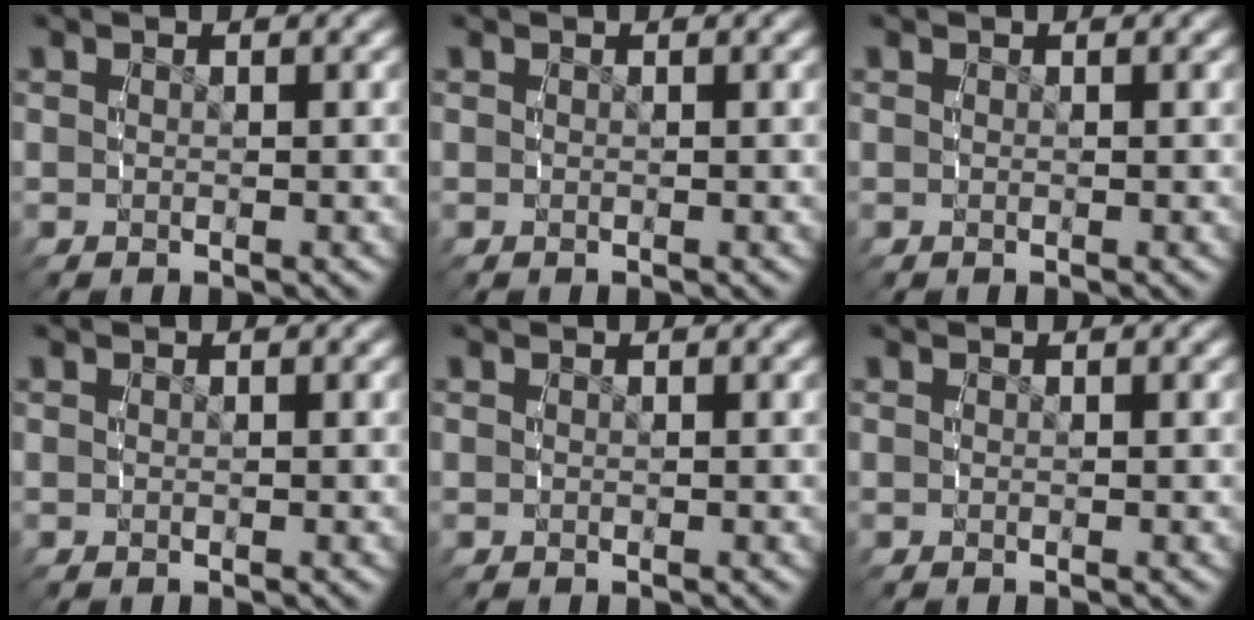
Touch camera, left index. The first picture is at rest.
{"total": 0.0}
{"total": 0.0}
{"total": 0.0}
{"total": 0.0}
{"total": 0.0}